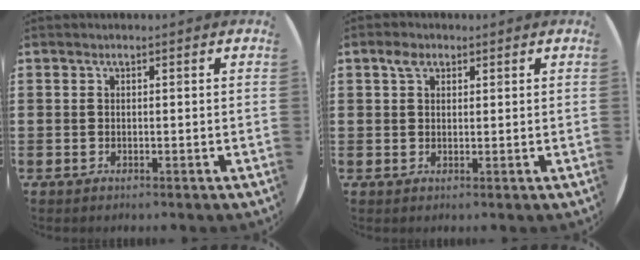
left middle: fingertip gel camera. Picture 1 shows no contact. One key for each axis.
{"total": 2.2, "fx": 1.4, "fy": 1.4, "fz": 1.1, "tx": -0.015, "ty": 0.003, "tz": 0.024}